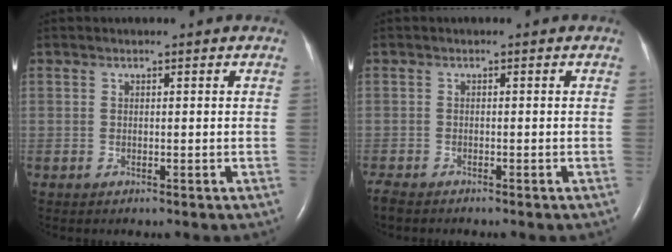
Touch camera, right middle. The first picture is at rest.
{"total": 2.3, "force": [-2.1, 0.2, 0.9], "torque": [-0.021, -0.007, -0.032]}